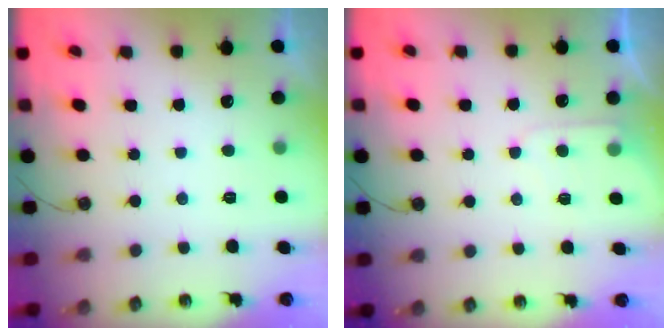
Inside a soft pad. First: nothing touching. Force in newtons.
{"total": 5.1, "press": 5.1, "slide": 0.6}